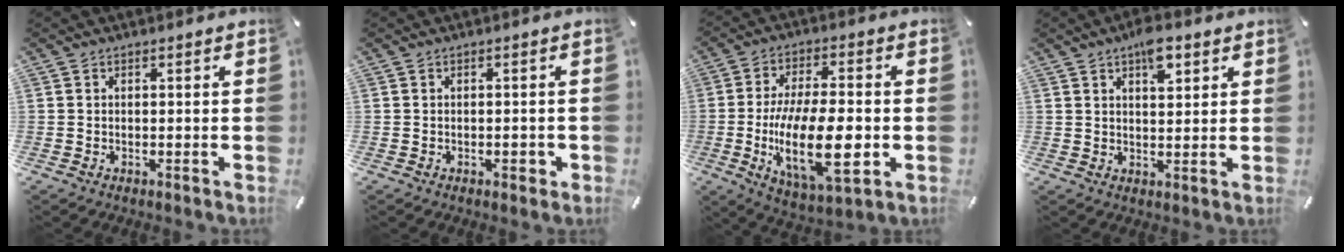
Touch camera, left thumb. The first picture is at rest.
{"total": 1.4, "force": [-0.5, 0.8, 1.0], "torque": [-0.017, 0.002, -0.009]}
{"total": 20.1, "force": [-3.6, 8.4, 17.9], "torque": [-0.324, -0.014, -0.056]}
{"total": 6.4, "force": [3.6, 3.0, 4.4], "torque": [-0.056, -0.013, 0.056]}